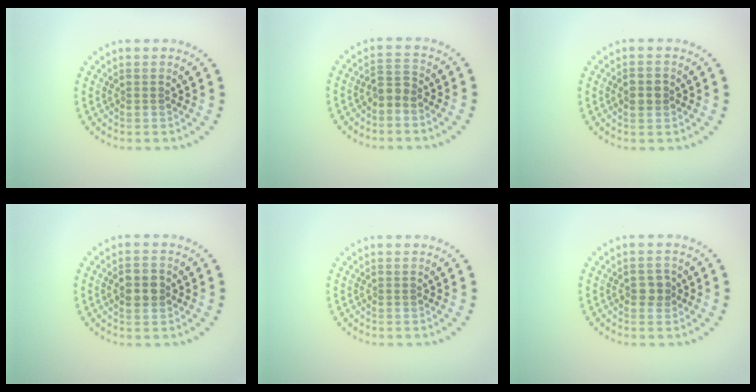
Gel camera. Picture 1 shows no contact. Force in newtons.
{"total": 1.7, "press": 1.4, "slide": 1.0}
{"total": 2.4, "press": 2.4, "slide": 0.1}
{"total": 3.1, "press": 3.1, "slide": 0.1}
{"total": 0.0}
{"total": 1.7, "press": 1.6, "slide": 0.2}